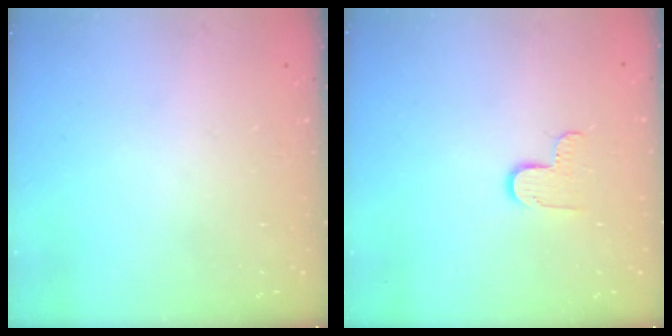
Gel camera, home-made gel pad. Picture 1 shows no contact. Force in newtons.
{"total": 6.3, "press": 6.3, "slide": 0.3}